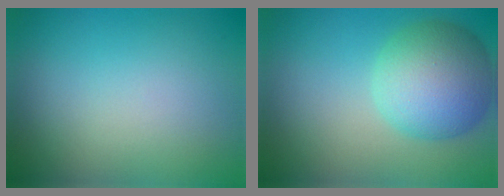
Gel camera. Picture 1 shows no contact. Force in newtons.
{"total": 6.9, "press": 6.9, "slide": 0.2}